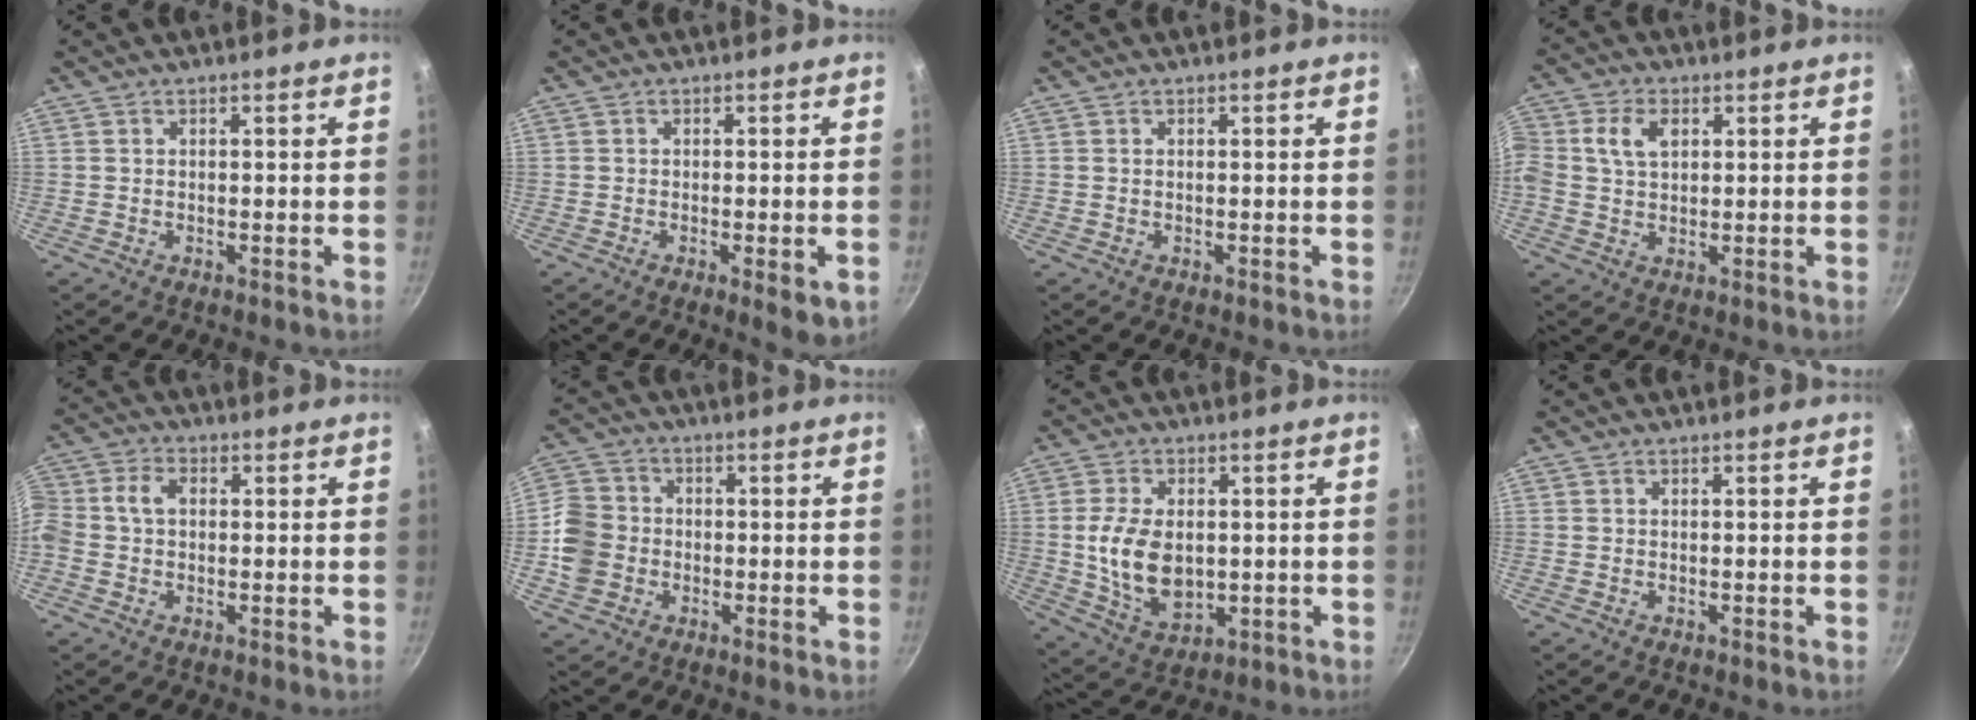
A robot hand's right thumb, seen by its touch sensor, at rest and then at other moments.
{"total": 4.5, "force": [-1.4, 1.2, 4.0], "torque": [-0.053, -0.006, -0.018]}
{"total": 0.0}
{"total": 7.0, "force": [1.7, 4.9, 4.7], "torque": [-0.084, 0.012, 0.023]}
{"total": 7.0, "force": [0.0, 5.4, 4.5], "torque": [-0.092, 0.028, -0.015]}
{"total": 9.0, "force": [-1.5, 7.9, 4.0], "torque": [-0.051, 0.017, -0.045]}
{"total": 12.0, "force": [0.3, 7.8, 9.1], "torque": [-0.157, -0.012, 0.018]}
{"total": 0.0}